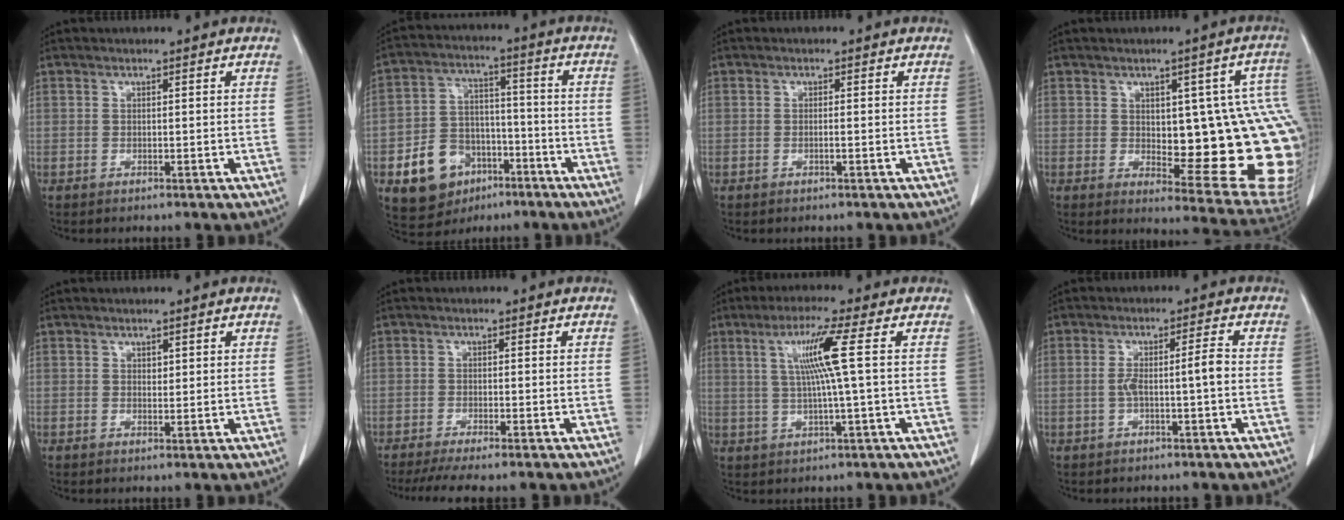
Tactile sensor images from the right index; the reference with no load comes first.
{"total": 11.4, "force": [-5.3, 8.6, 5.2], "torque": [-0.106, 0.021, -0.078]}
{"total": 0.7, "force": [-0.2, -0.1, 0.6], "torque": [-0.012, 0.000, -0.003]}
{"total": 19.6, "force": [-0.5, 6.2, 18.6], "torque": [-0.145, 0.017, 0.014]}
{"total": 1.0, "force": [0.6, 0.5, 0.6], "torque": [-0.004, -0.002, 0.009]}
{"total": 7.2, "force": [-6.0, 0.3, 4.0], "torque": [-0.054, -0.012, -0.092]}
{"total": 7.3, "force": [1.6, -1.5, 7.0], "torque": [-0.132, 0.007, 0.037]}
{"total": 4.3, "force": [-0.7, 0.1, 4.2], "torque": [-0.080, 0.014, -0.007]}